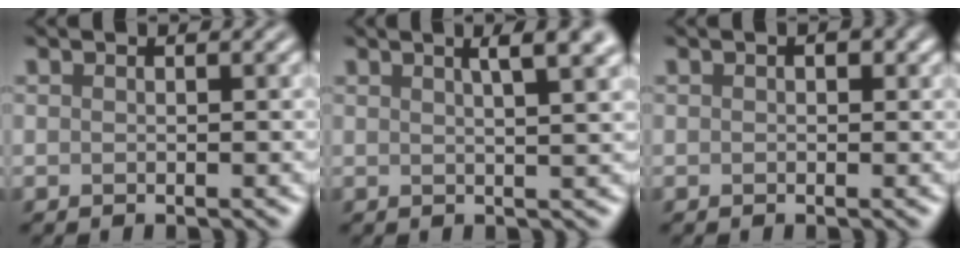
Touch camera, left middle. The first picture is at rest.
{"total": 5.7, "force": [3.1, 2.1, 4.3], "torque": [-0.027, 0.032, 0.012]}
{"total": 0.9, "force": [0.2, 0.5, 0.7], "torque": [-0.007, -0.004, 0.001]}